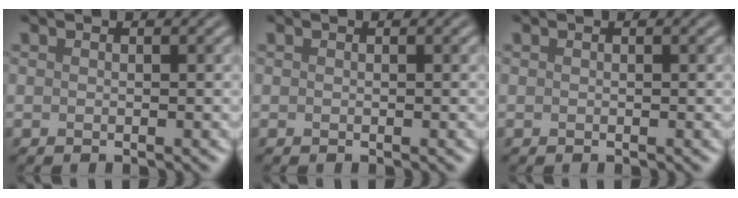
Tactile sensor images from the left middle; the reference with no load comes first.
{"total": 0.0}
{"total": 0.0}